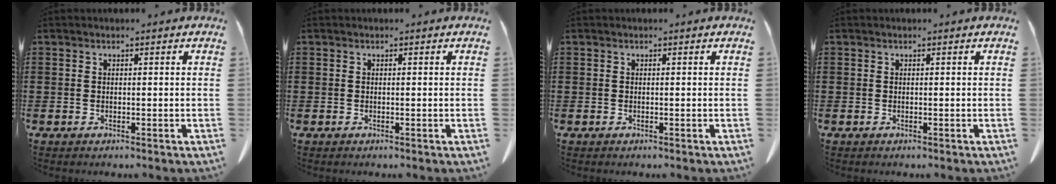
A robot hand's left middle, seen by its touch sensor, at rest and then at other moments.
{"total": 0.0}
{"total": 0.0}
{"total": 0.0}